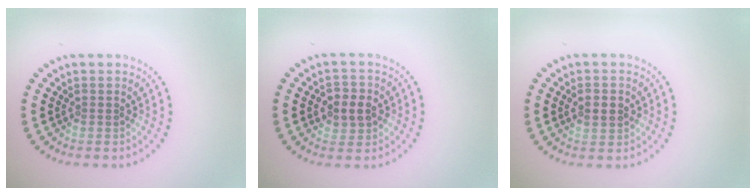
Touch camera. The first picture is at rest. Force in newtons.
{"total": 2.6, "press": 2.6, "slide": 0.4}
{"total": 1.6, "press": 1.6, "slide": 0.2}